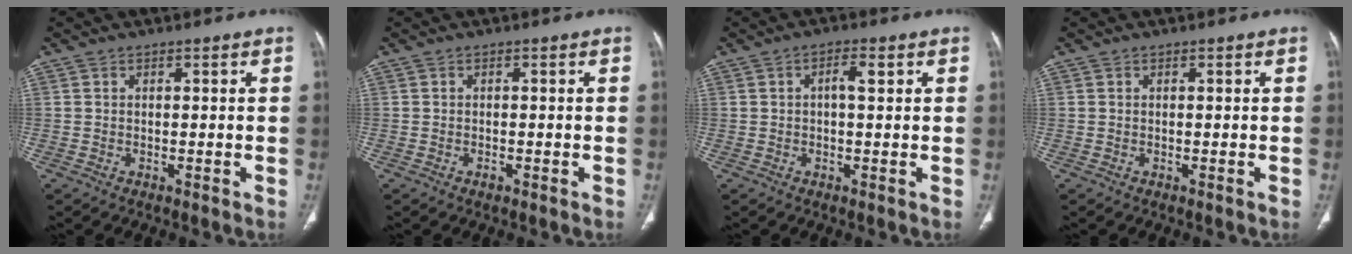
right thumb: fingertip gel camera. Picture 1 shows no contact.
{"total": 0.9, "force": [-0.6, 0.5, 0.5], "torque": [-0.009, 0.003, -0.009]}
{"total": 2.6, "force": [0.6, 1.0, 2.3], "torque": [-0.041, 0.007, 0.009]}
{"total": 0.0}